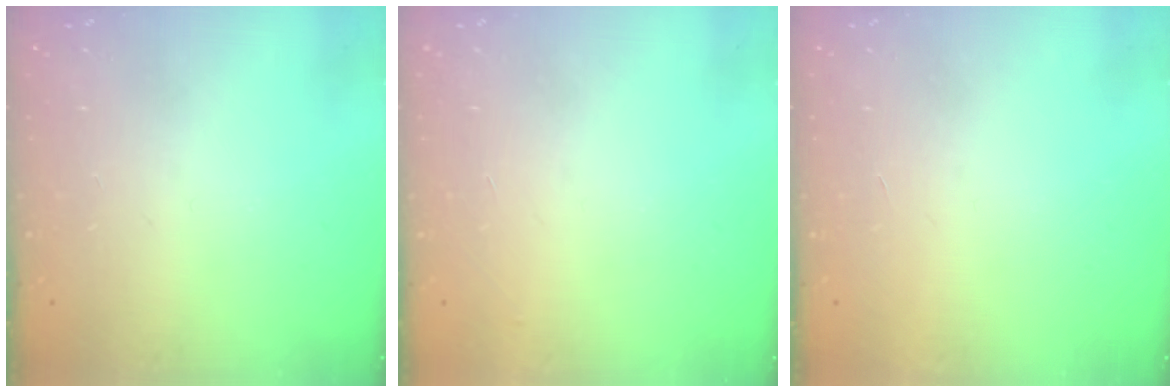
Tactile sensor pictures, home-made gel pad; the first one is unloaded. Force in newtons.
{"total": 2.9, "press": 2.9, "slide": 0.1}
{"total": 1.7, "press": 1.7, "slide": 0.1}